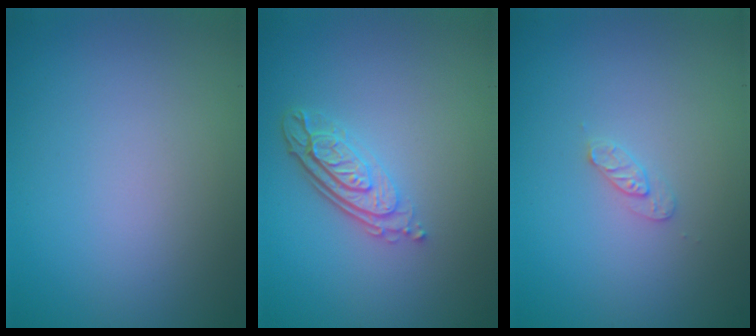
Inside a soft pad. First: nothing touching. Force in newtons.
{"total": 3.9, "press": 2.8, "slide": 2.7}
{"total": 1.1, "press": 1.1, "slide": 0.2}